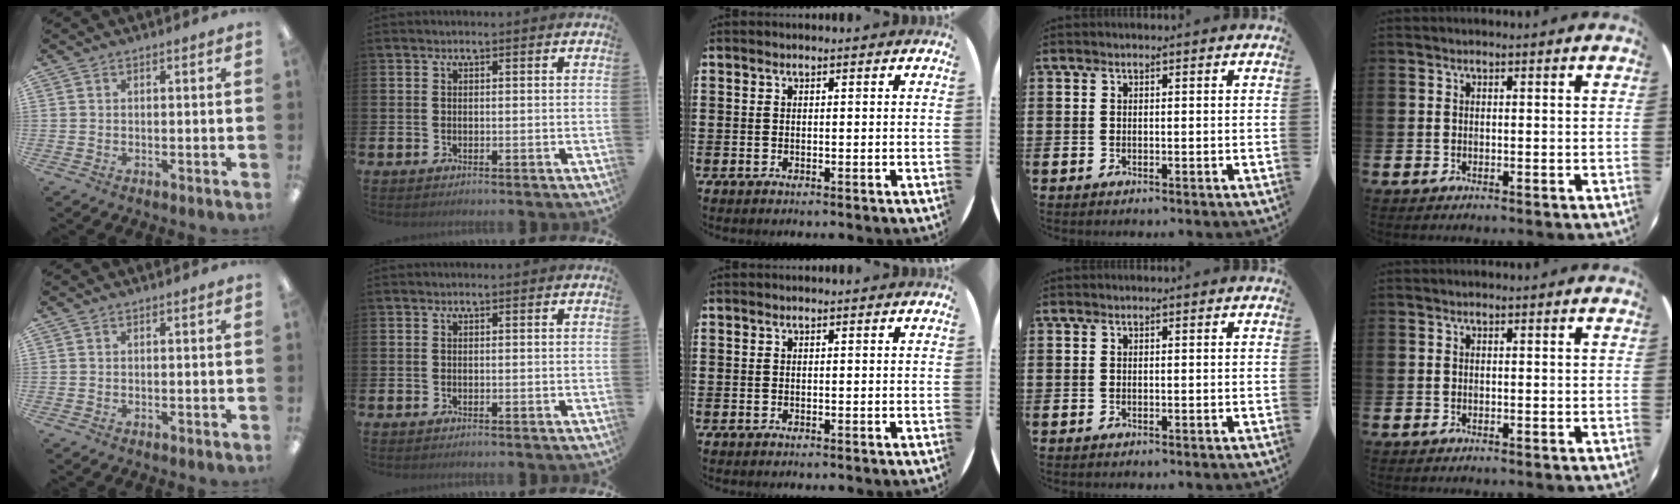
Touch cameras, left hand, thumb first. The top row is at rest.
{}